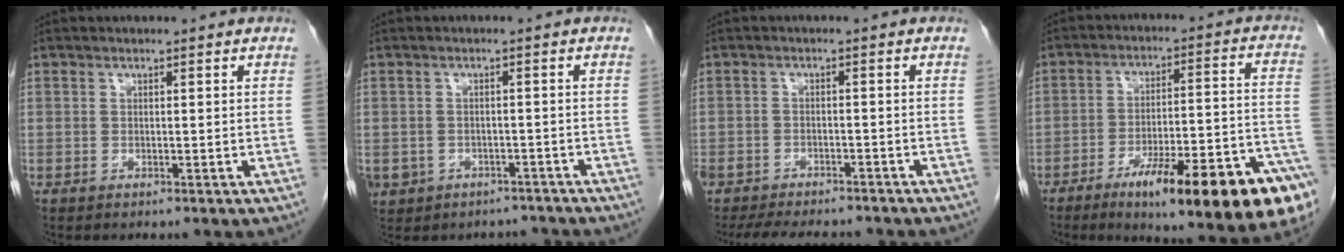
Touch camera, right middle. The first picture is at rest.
{"total": 9.6, "force": [-6.5, 6.6, 2.2], "torque": [-0.050, 0.011, -0.075]}
{"total": 13.0, "force": [-11.4, 3.8, 5.0], "torque": [-0.099, -0.002, -0.152]}
{"total": 22.6, "force": [-13.5, 2.1, 18.0], "torque": [-0.171, 0.012, -0.199]}